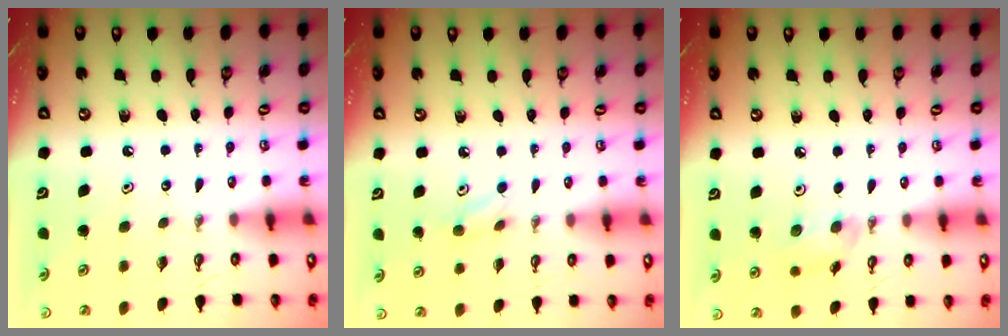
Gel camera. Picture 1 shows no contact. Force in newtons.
{"total": 4.5, "press": 4.4, "slide": 0.6}
{"total": 5.8, "press": 5.7, "slide": 1.4}